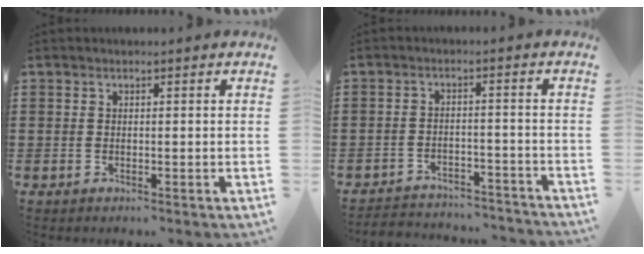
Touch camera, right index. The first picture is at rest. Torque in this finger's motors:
{"motor_torque": [-1.62, 0.15, -0.15, -0.21]}